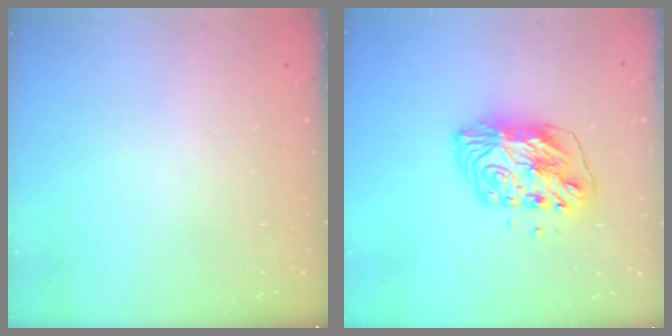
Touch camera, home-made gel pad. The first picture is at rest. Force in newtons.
{"total": 10.8, "press": 10.8, "slide": 1.0}